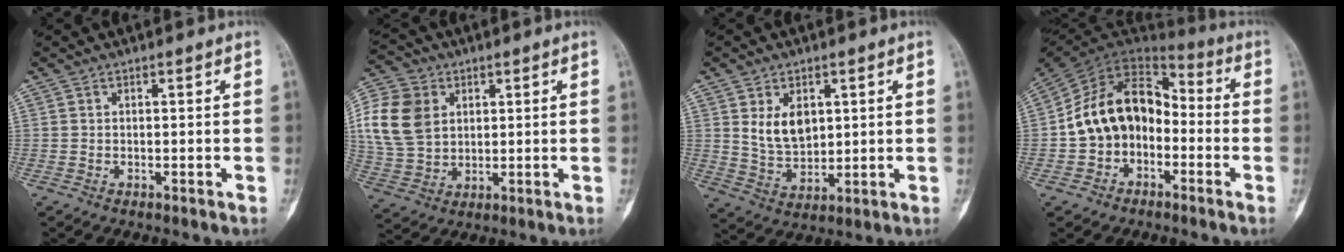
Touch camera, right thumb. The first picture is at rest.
{"total": 13.9, "force": [3.4, 10.8, 8.1], "torque": [-0.155, 0.001, 0.066]}
{"total": 7.7, "force": [2.4, 5.1, 5.2], "torque": [-0.072, -0.019, 0.057]}
{"total": 15.4, "force": [-2.8, 11.6, 9.7], "torque": [-0.141, 0.063, -0.060]}